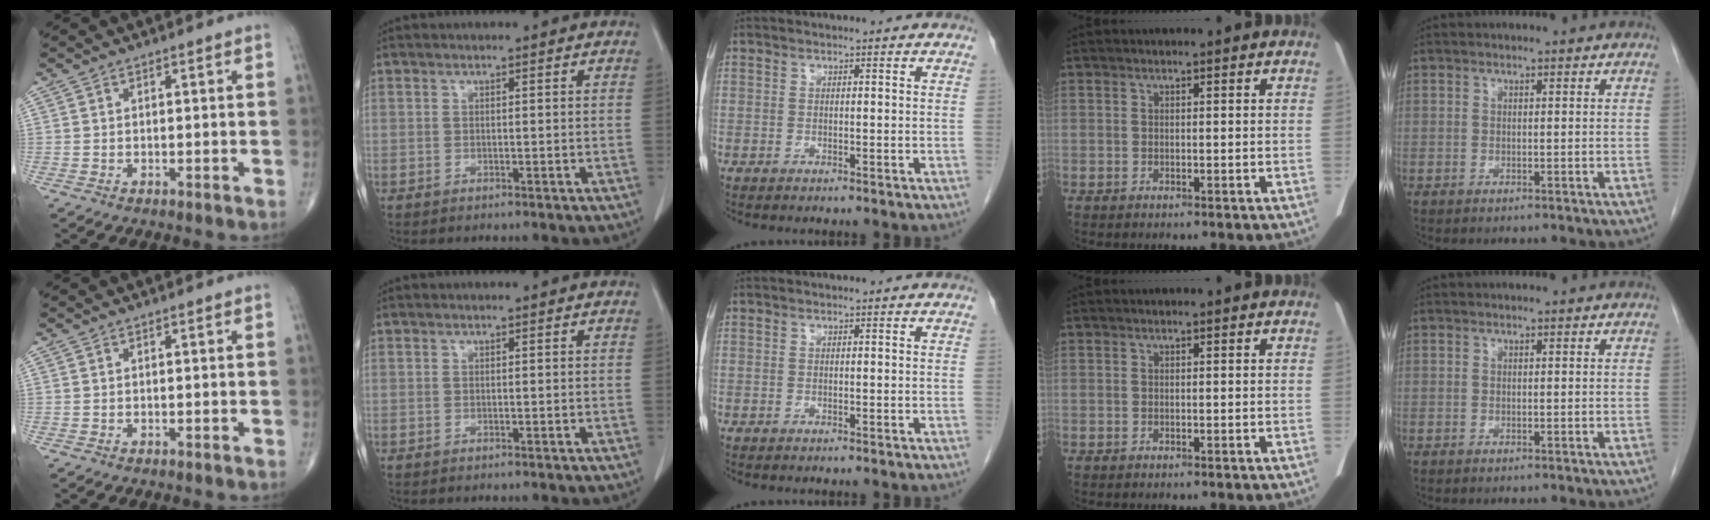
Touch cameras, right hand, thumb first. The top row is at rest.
{}